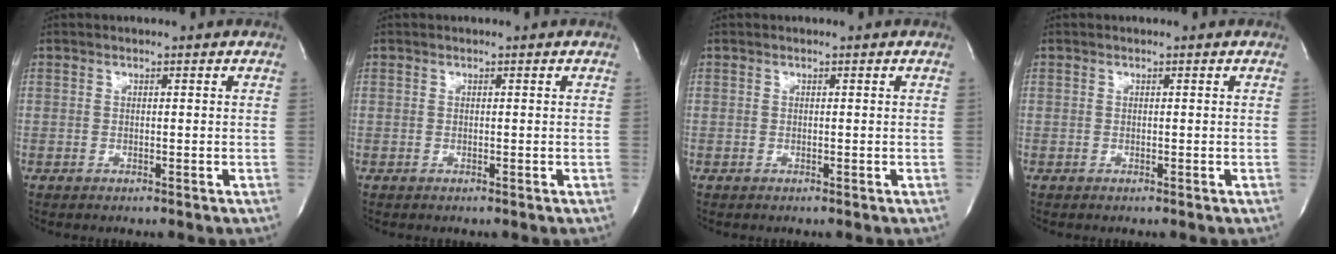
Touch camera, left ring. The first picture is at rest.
{"total": 0.0}
{"total": 0.0}
{"total": 0.0}